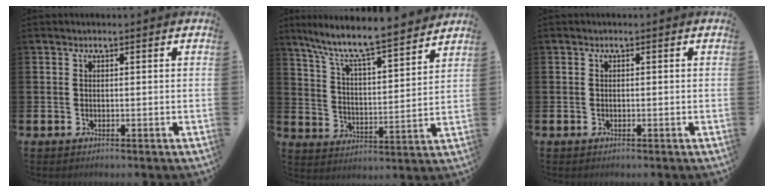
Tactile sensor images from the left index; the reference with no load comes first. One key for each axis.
{"total": 8.6, "fx": 7.9, "fy": 0.5, "fz": 3.2, "tx": -0.090, "ty": -0.065, "tz": 0.130}
{"total": 0.0}